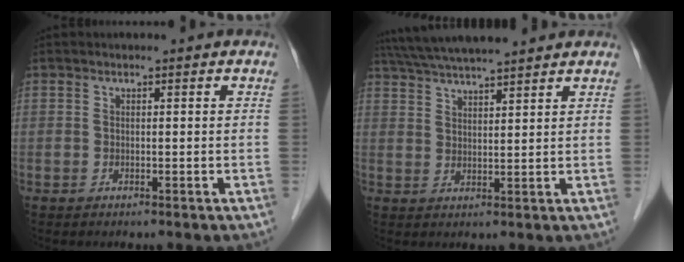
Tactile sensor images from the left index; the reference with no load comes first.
{"total": 11.6, "force": [10.4, 0.7, 5.0], "torque": [-0.093, 0.034, 0.169]}